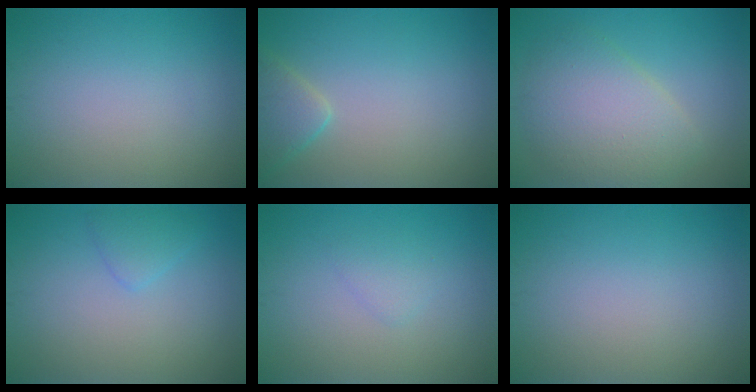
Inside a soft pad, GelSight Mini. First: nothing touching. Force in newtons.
{"total": 2.6, "press": 2.6, "slide": 0.2}
{"total": 5.7, "press": 5.7, "slide": 0.3}
{"total": 1.5, "press": 1.5, "slide": 0.1}
{"total": 1.2, "press": 1.2, "slide": 0.1}
{"total": 0.0}